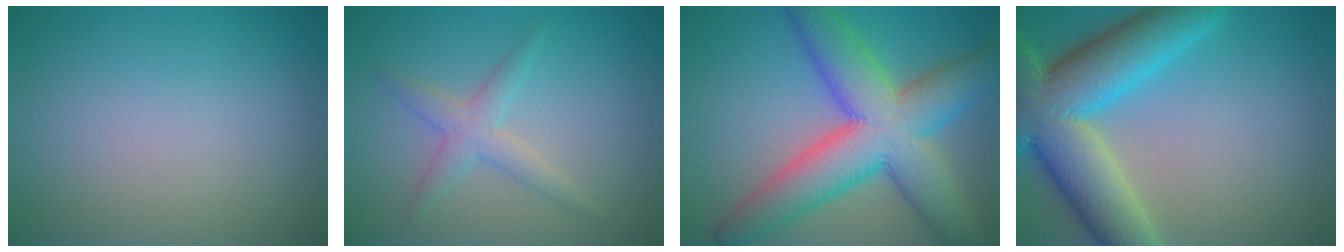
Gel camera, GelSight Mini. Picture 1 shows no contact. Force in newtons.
{"total": 2.4, "press": 2.4, "slide": 0.0}
{"total": 11.2, "press": 11.2, "slide": 0.4}
{"total": 11.8, "press": 11.8, "slide": 0.7}